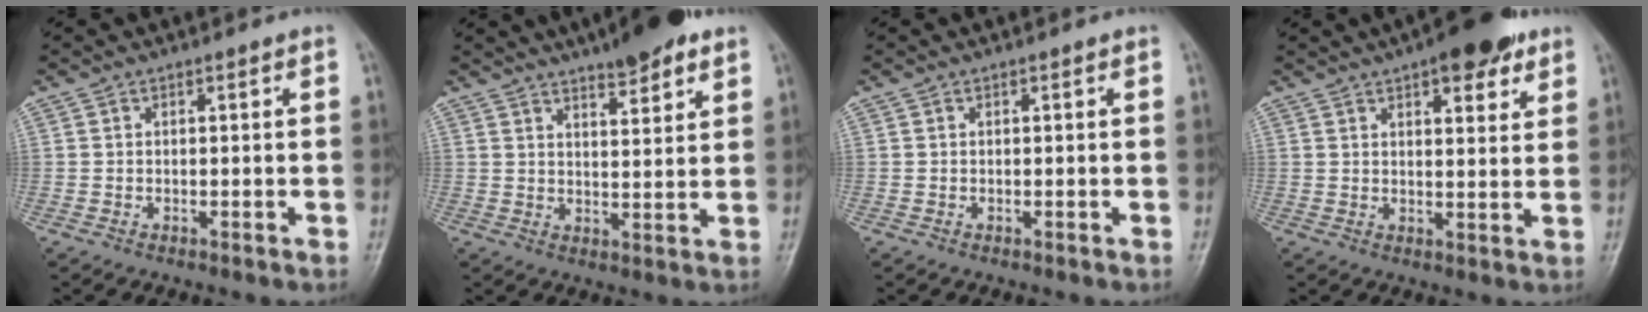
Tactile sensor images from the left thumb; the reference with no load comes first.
{"total": 8.7, "force": [6.1, 2.3, 5.8], "torque": [-0.067, -0.027, 0.088]}
{"total": 0.0}
{"total": 10.8, "force": [6.3, 4.2, 7.6], "torque": [-0.074, -0.022, 0.082]}